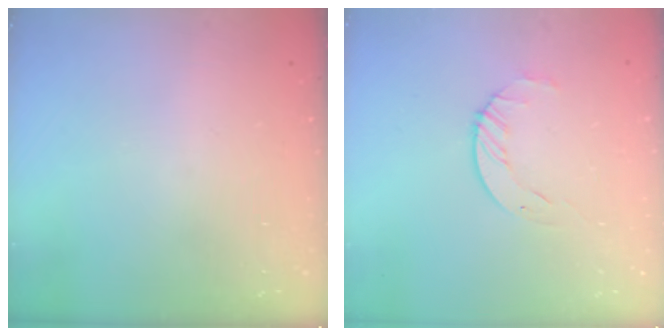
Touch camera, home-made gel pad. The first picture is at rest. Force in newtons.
{"total": 3.4, "press": 3.4, "slide": 0.4}